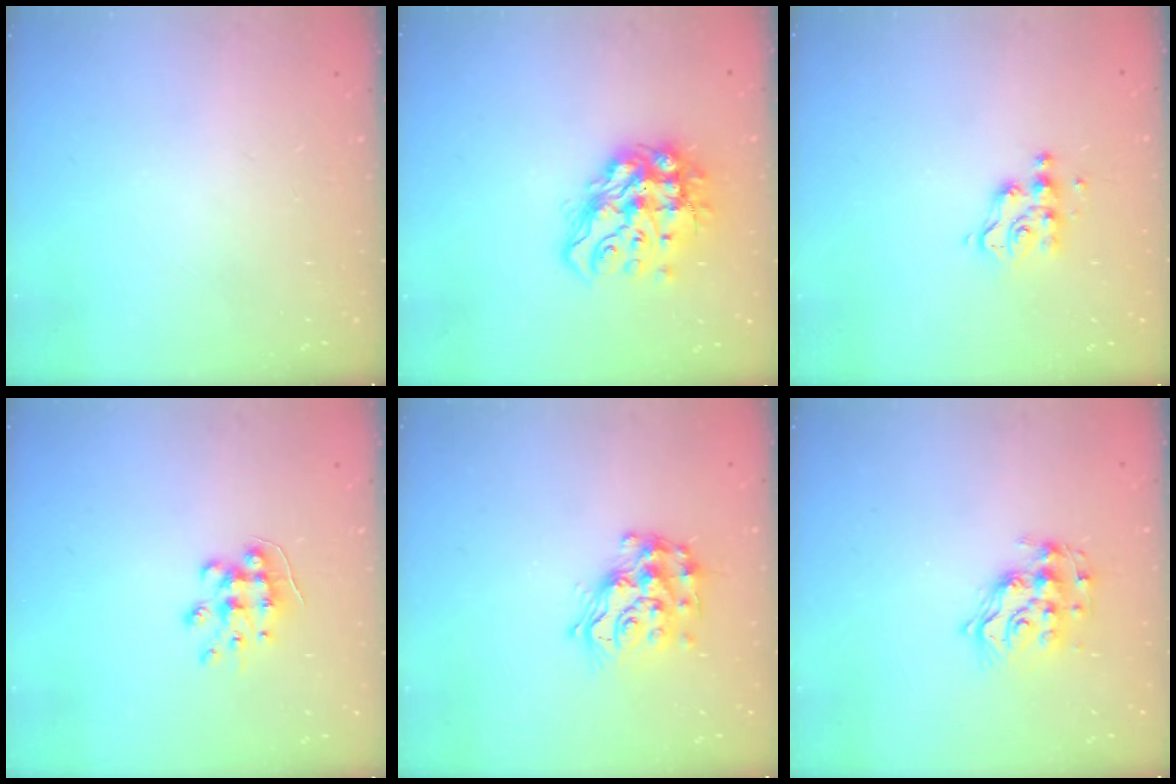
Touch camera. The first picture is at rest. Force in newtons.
{"total": 16.3, "press": 16.2, "slide": 1.9}
{"total": 6.0, "press": 6.0, "slide": 0.2}
{"total": 8.2, "press": 8.2, "slide": 0.7}
{"total": 15.3, "press": 15.2, "slide": 1.0}
{"total": 12.2, "press": 12.2, "slide": 0.7}